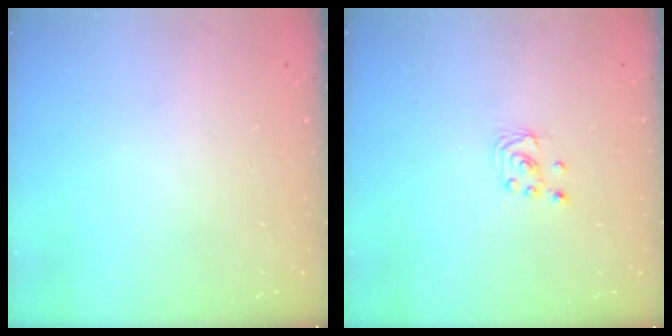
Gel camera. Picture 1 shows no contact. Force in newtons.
{"total": 2.0, "press": 2.0, "slide": 0.2}